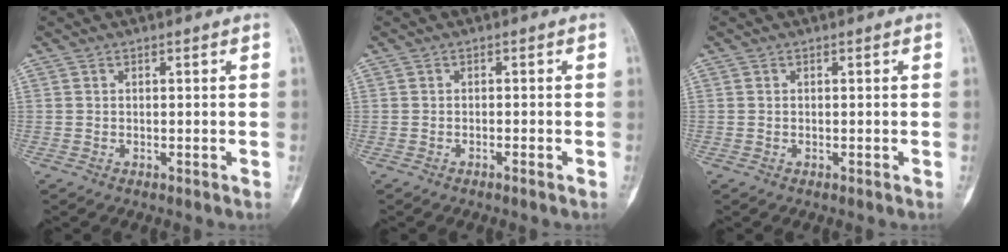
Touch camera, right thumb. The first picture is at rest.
{"total": 0.9, "force": [-0.6, 0.0, 0.6], "torque": [-0.015, 0.001, -0.008]}
{"total": 0.0}